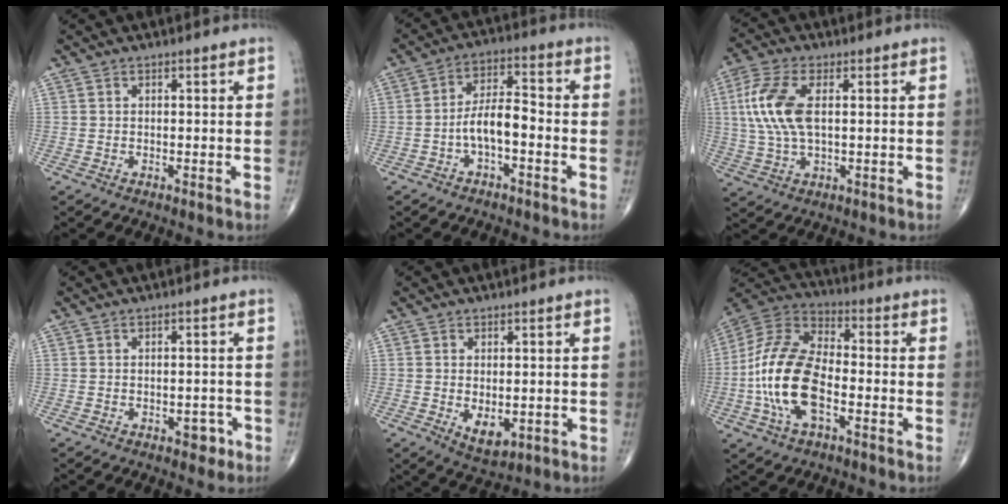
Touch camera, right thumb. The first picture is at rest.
{"total": 7.1, "force": [-2.3, 2.9, 6.0], "torque": [-0.105, 0.037, -0.046]}
{"total": 11.1, "force": [1.8, 5.2, 9.6], "torque": [-0.228, 0.005, 0.036]}
{"total": 2.4, "force": [-1.3, 1.5, 1.4], "torque": [-0.007, 0.008, -0.016]}
{"total": 5.1, "force": [-0.8, 2.9, 4.1], "torque": [-0.061, -0.011, -0.002]}
{"total": 17.4, "force": [-3.9, 8.8, 14.4], "torque": [-0.295, 0.029, -0.079]}